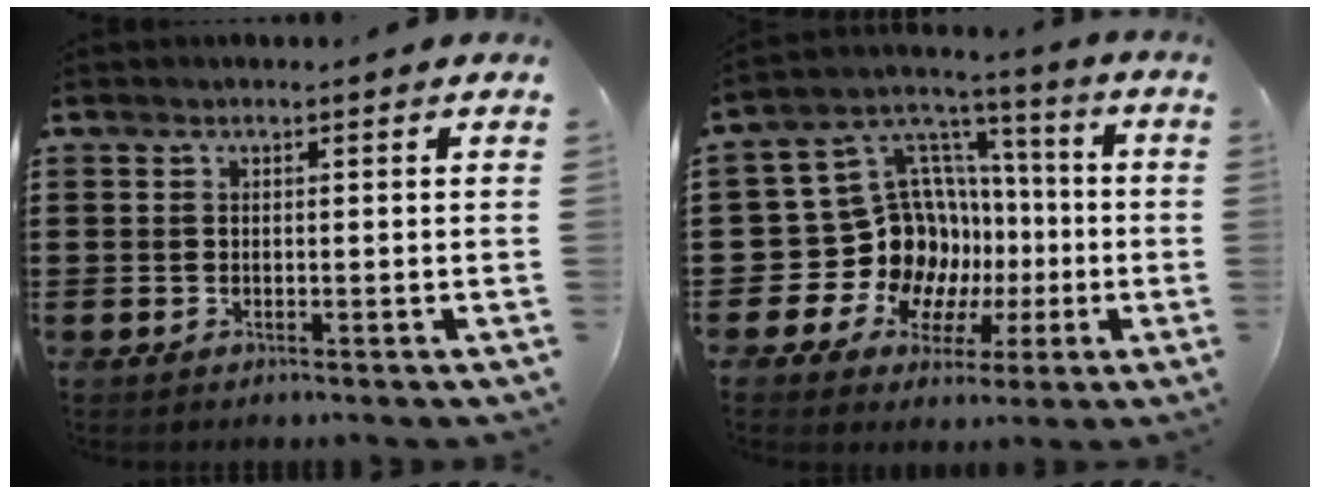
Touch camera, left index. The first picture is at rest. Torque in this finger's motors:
{"motor_torque": [1.01, 0.65, 0.38, 0.02]}